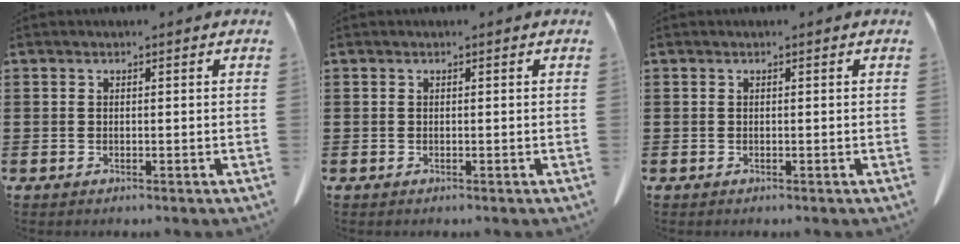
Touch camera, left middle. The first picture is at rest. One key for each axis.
{"total": 0.0}
{"total": 0.0}